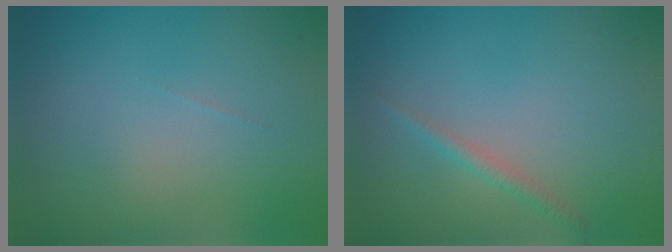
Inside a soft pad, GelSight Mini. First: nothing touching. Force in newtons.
{"total": 1.2, "press": 1.2, "slide": 0.0}